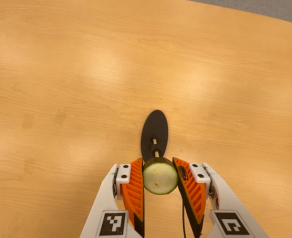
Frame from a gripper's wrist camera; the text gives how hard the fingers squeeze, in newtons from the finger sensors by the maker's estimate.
{"total": 9.6, "left": 9.2, "right": 10.1}